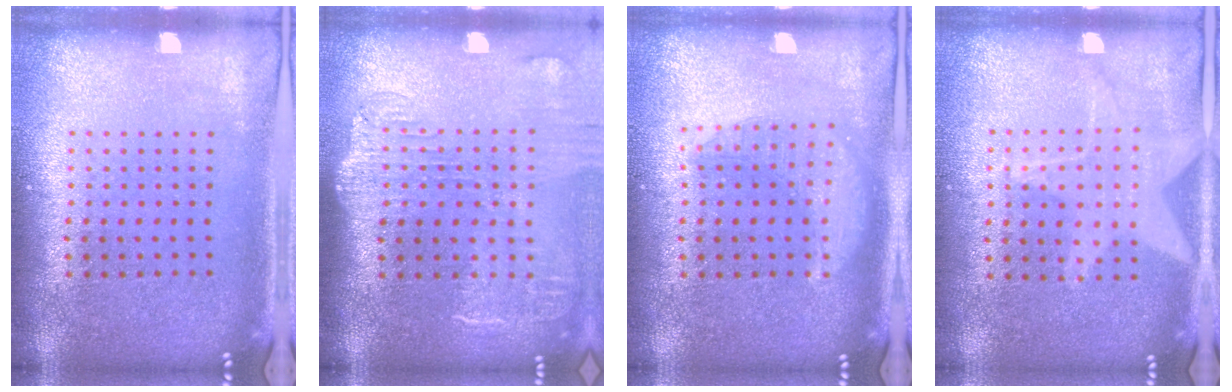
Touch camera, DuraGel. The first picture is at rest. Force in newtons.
{"total": 1.9, "press": 1.5, "slide": 1.2}
{"total": 1.4, "press": 1.4, "slide": 0.2}
{"total": 1.1, "press": 1.0, "slide": 0.4}